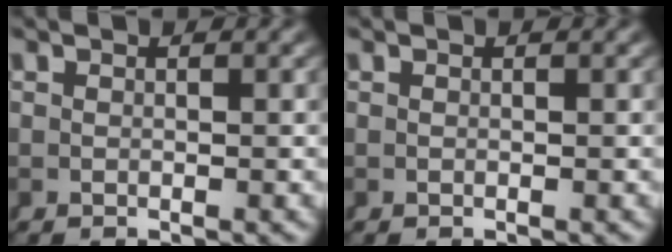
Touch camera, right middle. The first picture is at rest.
{"total": 0.0}